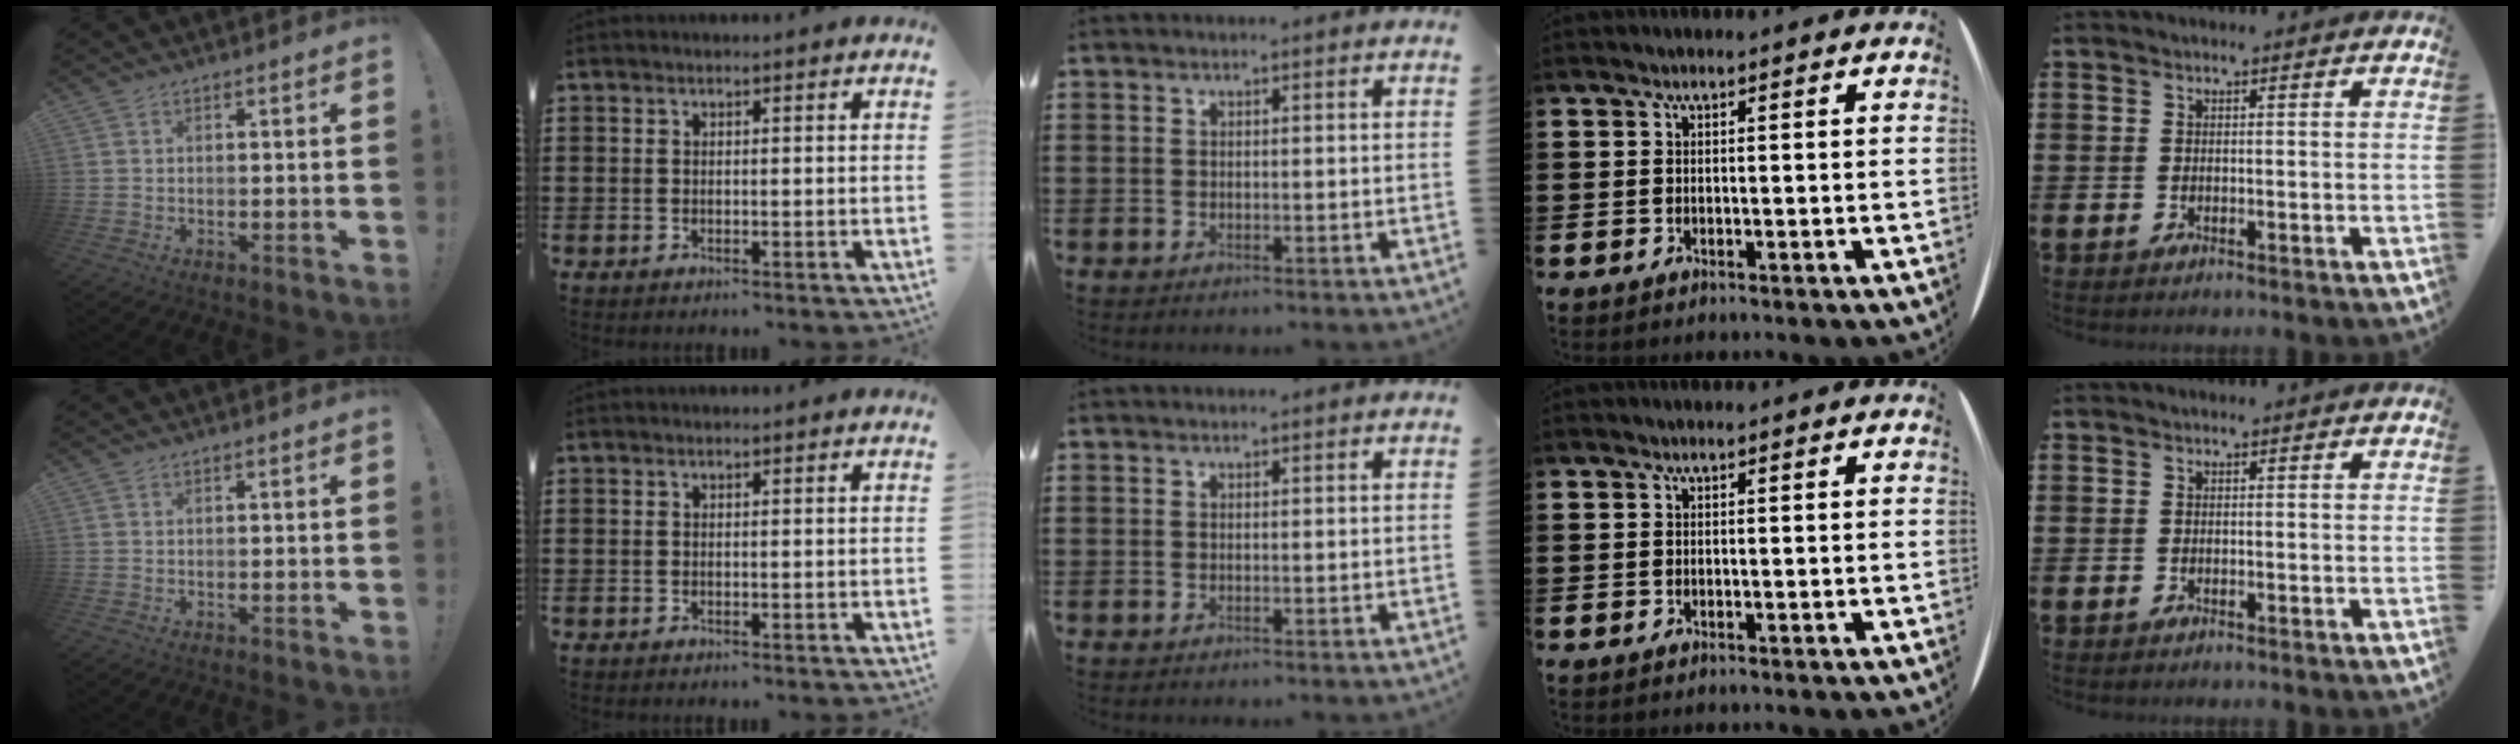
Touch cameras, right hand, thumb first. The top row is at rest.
{}